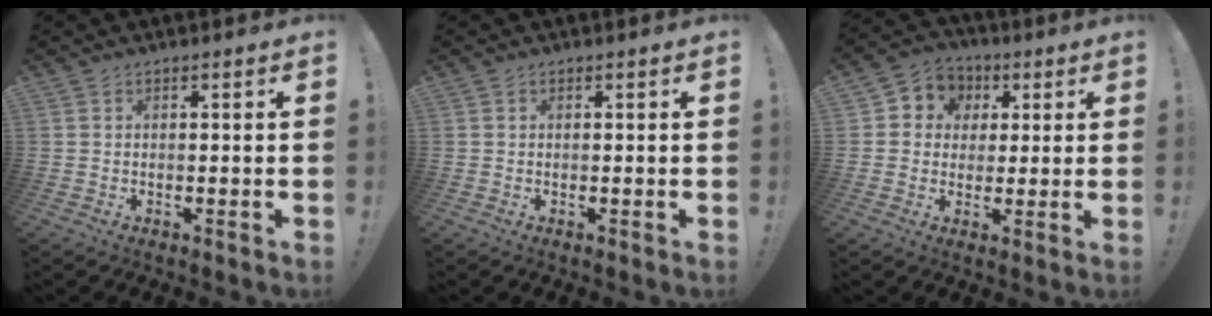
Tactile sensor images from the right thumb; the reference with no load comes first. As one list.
[{"total": 0.0}, {"total": 7.1, "force": [0.7, 6.8, 1.9], "torque": [-0.023, 0.002, 0.020]}]